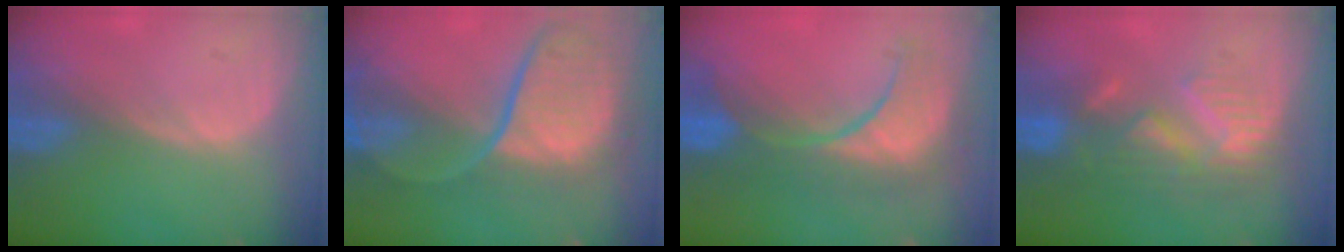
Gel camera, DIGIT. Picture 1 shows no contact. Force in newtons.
{"total": 12.0, "press": 9.9, "slide": 6.9}
{"total": 10.0, "press": 9.6, "slide": 2.5}
{"total": 8.7, "press": 8.0, "slide": 3.3}